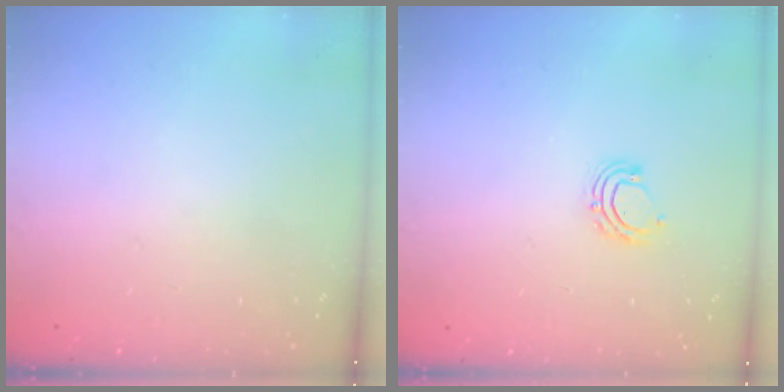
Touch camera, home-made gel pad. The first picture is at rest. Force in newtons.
{"total": 6.3, "press": 6.2, "slide": 1.3}